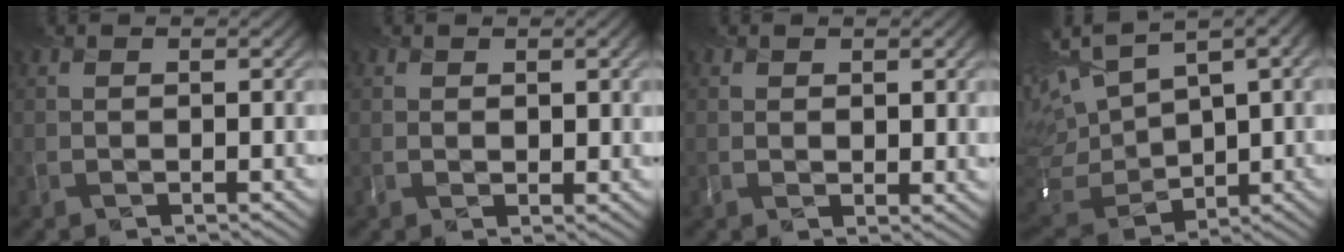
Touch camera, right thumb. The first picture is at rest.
{"total": 1.3, "force": [0.6, 1.0, 0.7], "torque": [-0.010, -0.004, 0.017]}
{"total": 1.9, "force": [0.7, 1.2, 1.4], "torque": [-0.021, -0.005, 0.020]}
{"total": 13.1, "force": [3.9, 6.7, 10.5], "torque": [-0.264, 0.002, 0.095]}